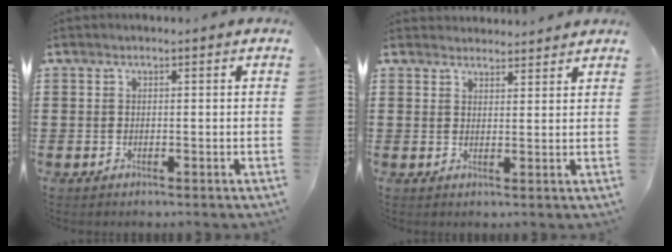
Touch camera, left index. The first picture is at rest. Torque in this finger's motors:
{"motor_torque": [0.37, -0.36, 0.36, 0.07]}